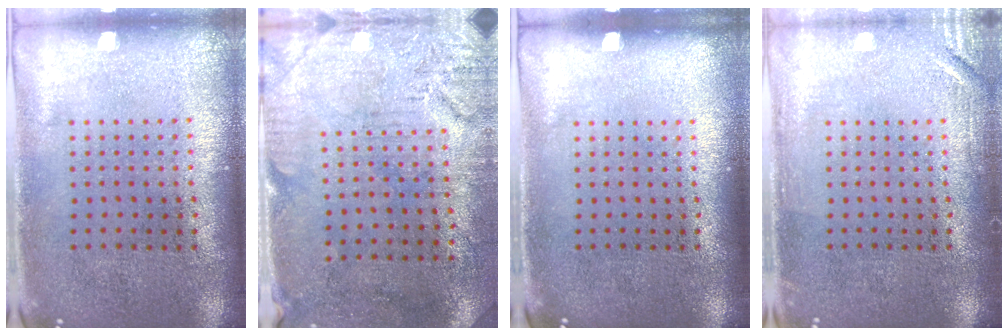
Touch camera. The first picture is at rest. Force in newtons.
{"total": 3.3, "press": 2.6, "slide": 2.0}
{"total": 0.0}
{"total": 1.7, "press": 1.7, "slide": 0.2}